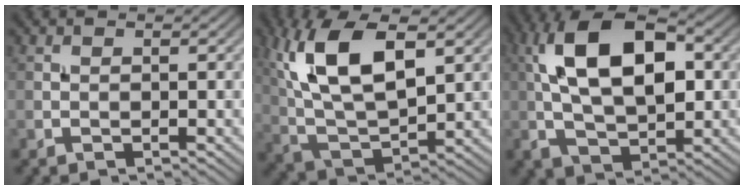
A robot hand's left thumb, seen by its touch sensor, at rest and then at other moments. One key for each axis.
{"total": 13.9, "fx": 4.9, "fy": 6.8, "fz": 11.1, "tx": -0.242, "ty": 0.008, "tz": 0.099}
{"total": 14.4, "fx": 2.2, "fy": 7.7, "fz": 12.0, "tx": -0.220, "ty": 0.019, "tz": 0.029}